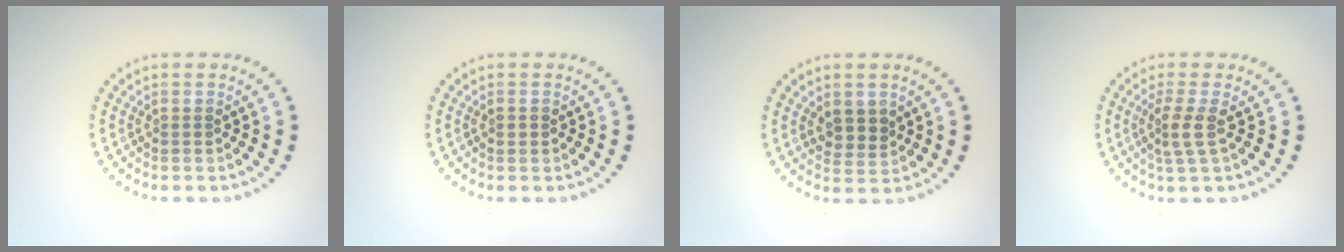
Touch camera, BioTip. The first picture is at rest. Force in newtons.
{"total": 0.8, "press": 0.8, "slide": 0.1}
{"total": 2.2, "press": 2.0, "slide": 0.9}
{"total": 2.4, "press": 1.8, "slide": 1.6}